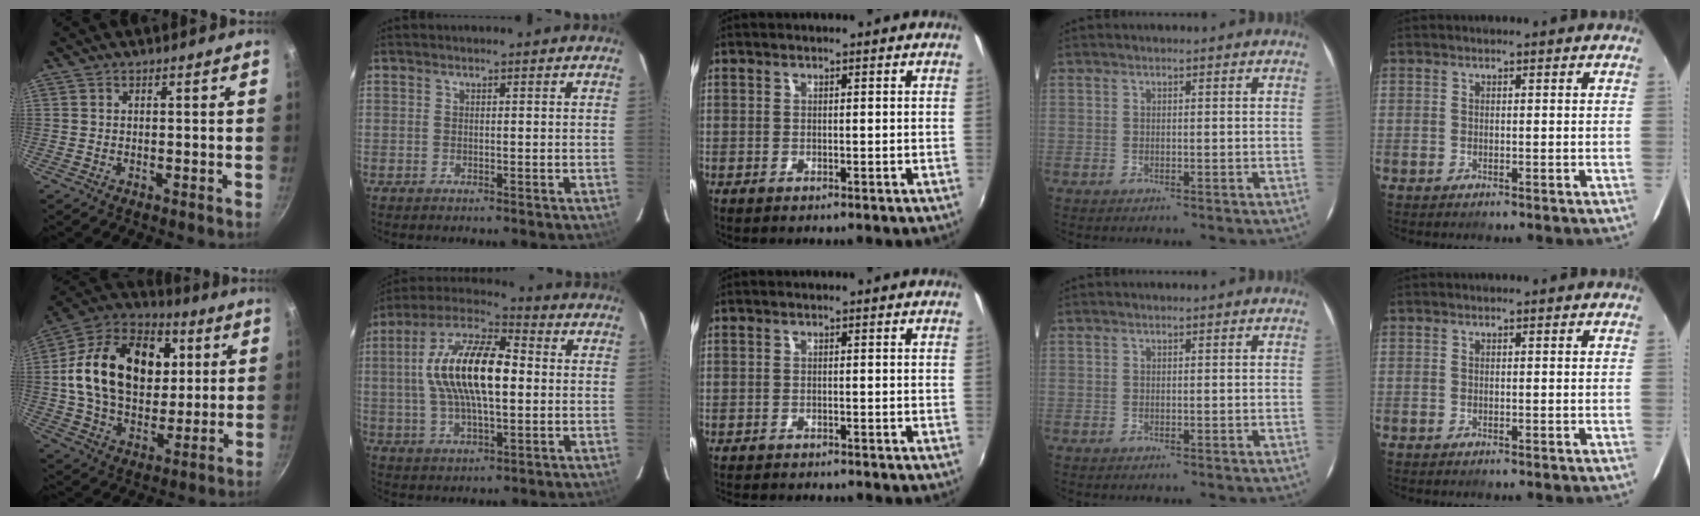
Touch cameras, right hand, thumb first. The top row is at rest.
{"thumb": {"total": 24.6, "force": [4.8, 17.0, 17.1], "torque": [-0.260, 0.013, 0.072]}, "index": {"total": 17.4, "force": [1.4, 6.9, 16.0], "torque": [-0.306, 0.017, 0.017]}, "middle": {"total": 5.0, "force": [-4.6, 0.7, 1.6], "torque": [-0.043, -0.016, -0.072]}}